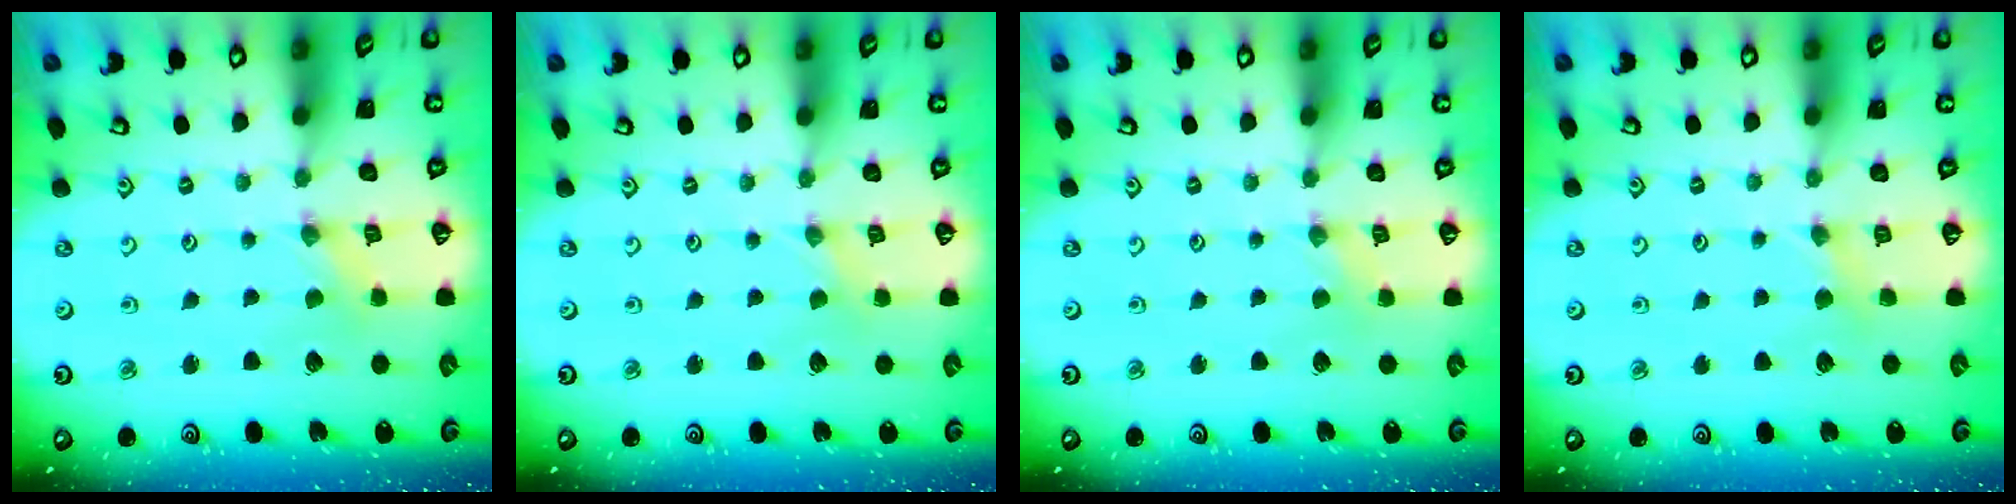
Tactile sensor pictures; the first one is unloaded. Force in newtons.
{"total": 0.0}
{"total": 0.9, "press": 0.9, "slide": 0.2}
{"total": 3.6, "press": 3.6, "slide": 0.5}